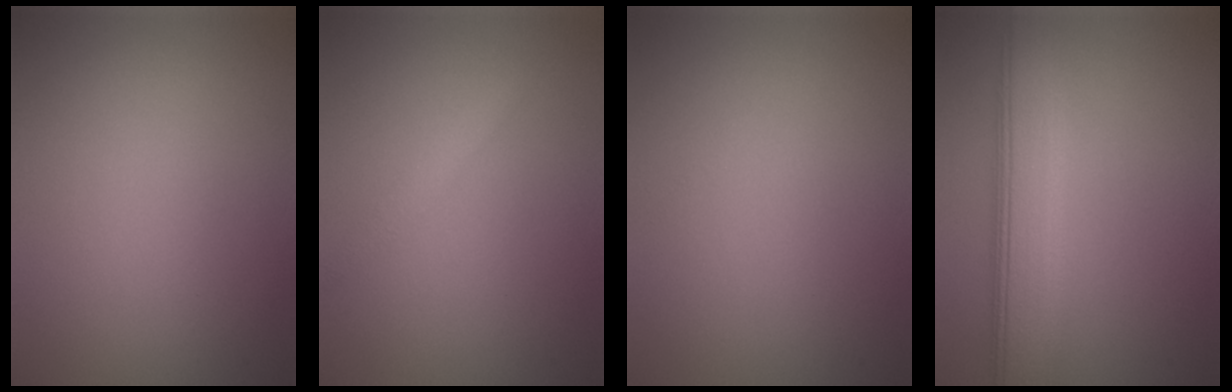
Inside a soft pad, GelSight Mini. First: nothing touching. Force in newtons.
{"total": 1.1, "press": 1.1, "slide": 0.1}
{"total": 0.0}
{"total": 7.2, "press": 7.2, "slide": 0.1}